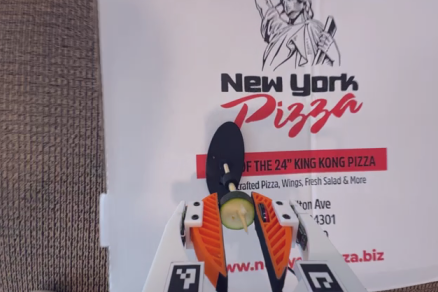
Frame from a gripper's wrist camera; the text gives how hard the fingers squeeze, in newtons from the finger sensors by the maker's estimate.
{"total": 7.0, "left": 7.1, "right": 7.0}